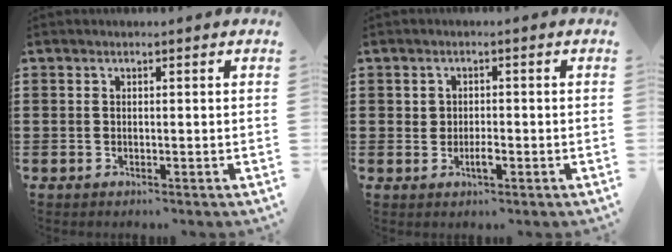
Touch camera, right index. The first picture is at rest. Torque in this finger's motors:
{"motor_torque": [0.19, -0.11, 0.01, 0.00]}